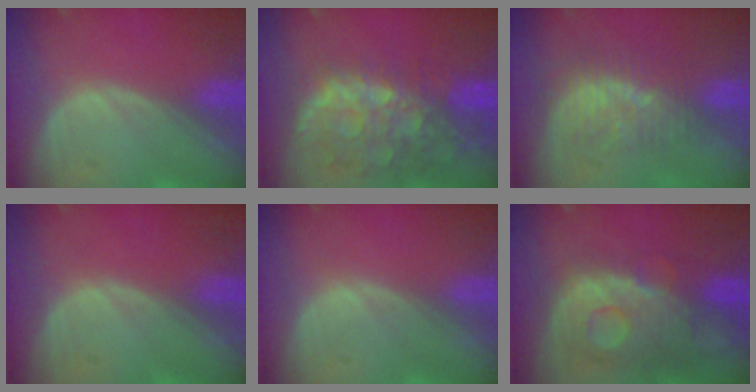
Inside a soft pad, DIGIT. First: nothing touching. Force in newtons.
{"total": 11.3, "press": 9.9, "slide": 5.6}
{"total": 7.8, "press": 7.0, "slide": 3.3}
{"total": 0.0}
{"total": 0.0}
{"total": 11.3, "press": 9.7, "slide": 5.7}